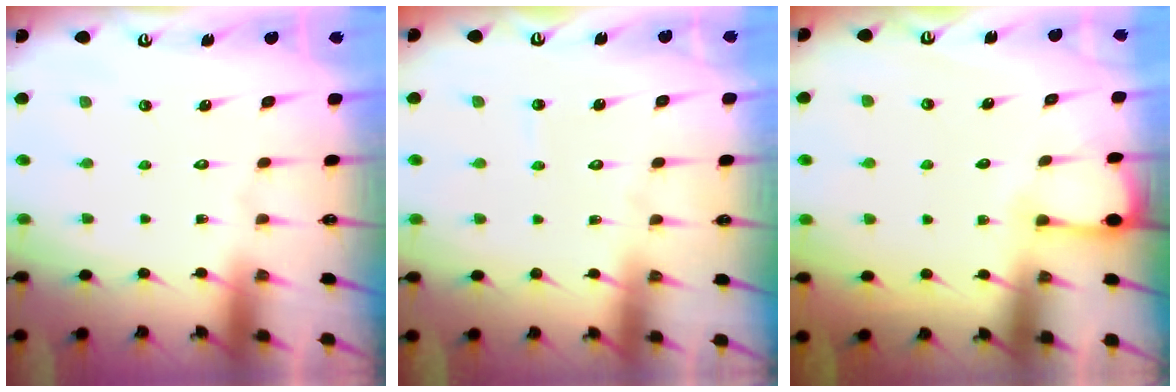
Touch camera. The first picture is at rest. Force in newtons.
{"total": 2.4, "press": 2.4, "slide": 0.3}
{"total": 2.8, "press": 2.8, "slide": 0.4}